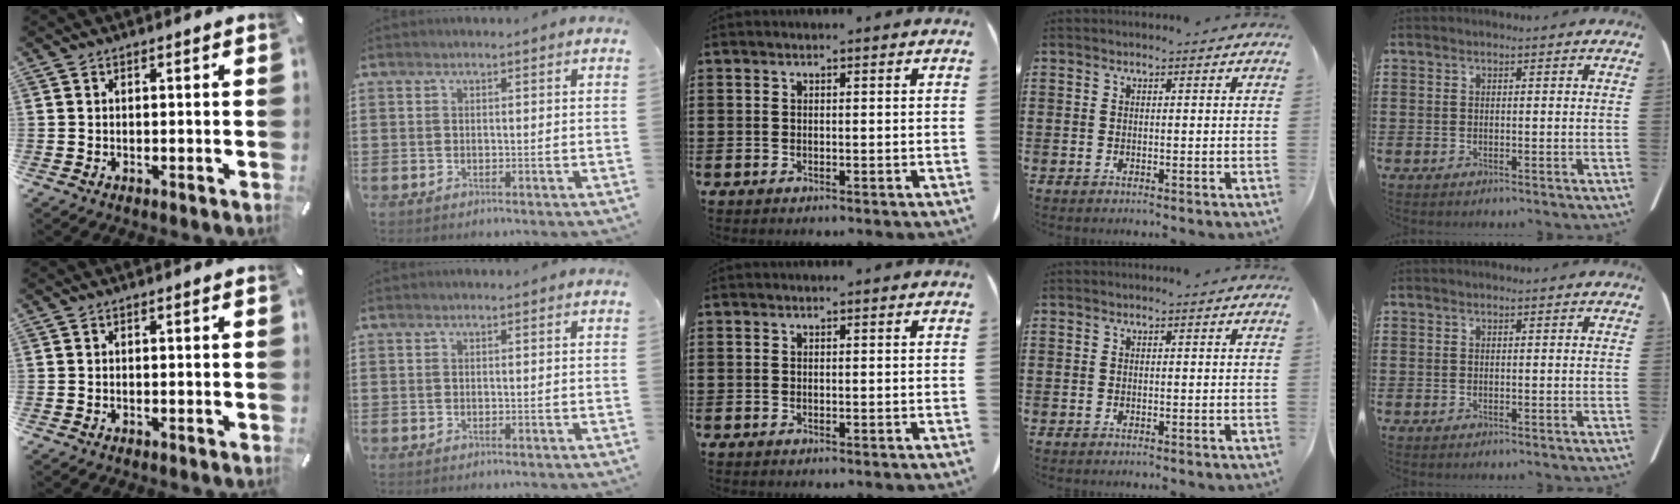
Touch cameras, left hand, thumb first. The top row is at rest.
{}